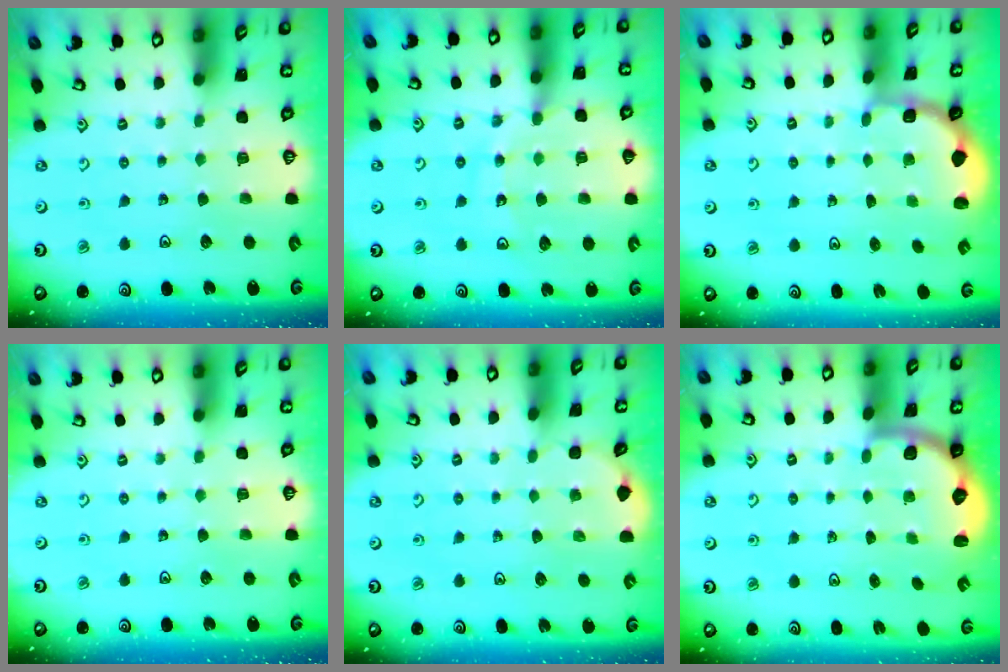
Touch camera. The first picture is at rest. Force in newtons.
{"total": 15.3, "press": 14.7, "slide": 4.1}
{"total": 1.9, "press": 1.8, "slide": 0.8}
{"total": 0.0}
{"total": 0.9, "press": 0.9, "slide": 0.1}
{"total": 2.5, "press": 2.2, "slide": 1.3}